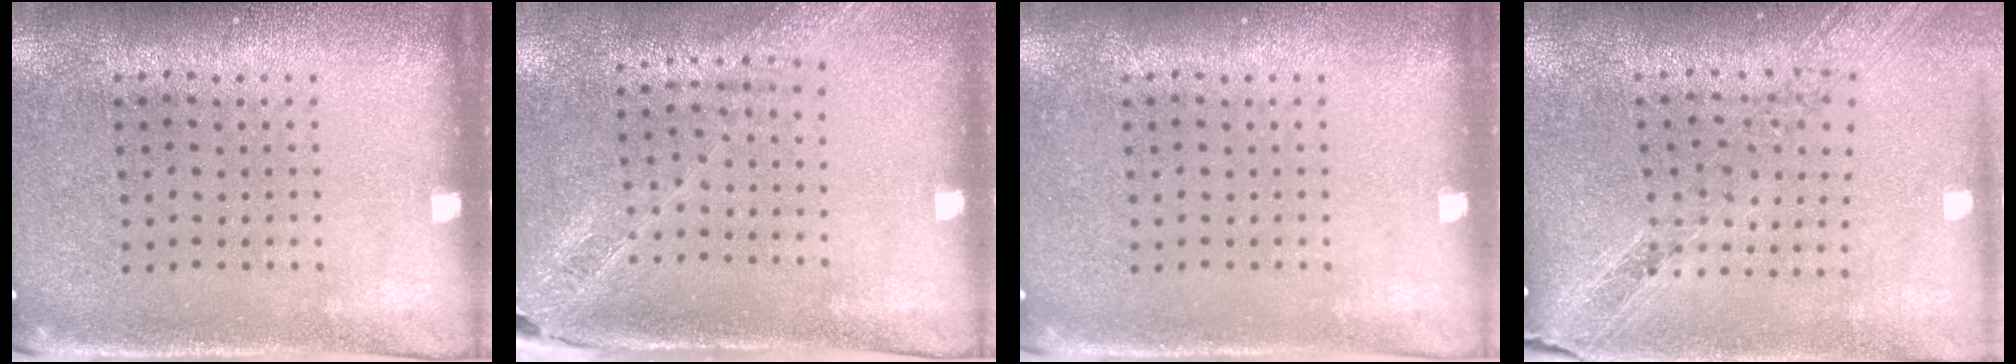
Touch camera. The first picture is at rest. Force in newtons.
{"total": 1.5, "press": 1.4, "slide": 0.4}
{"total": 0.0}
{"total": 1.2, "press": 1.2, "slide": 0.1}